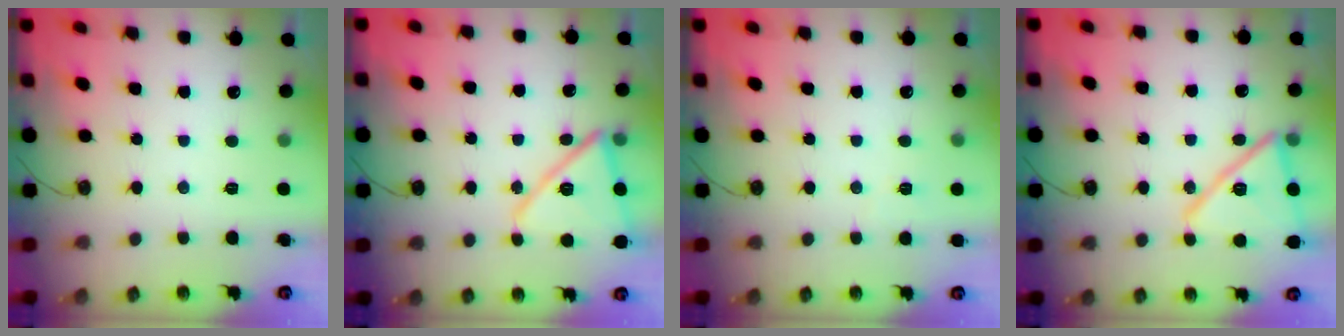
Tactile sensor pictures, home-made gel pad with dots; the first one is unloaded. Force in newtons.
{"total": 15.0, "press": 15.0, "slide": 1.3}
{"total": 4.0, "press": 2.8, "slide": 2.8}
{"total": 17.0, "press": 16.9, "slide": 1.2}